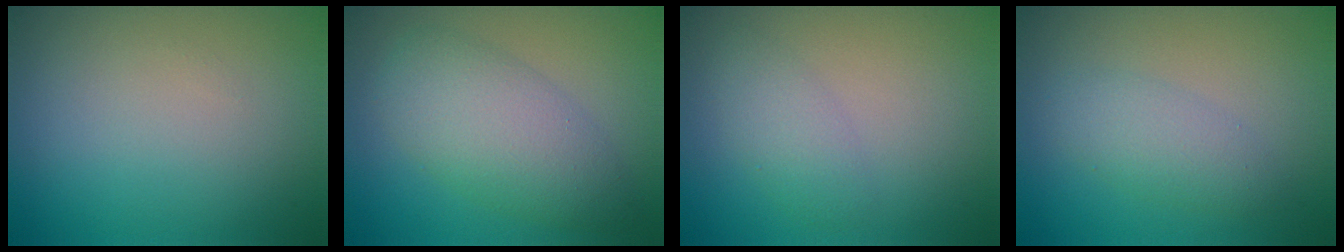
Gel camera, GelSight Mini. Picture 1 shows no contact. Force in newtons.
{"total": 5.6, "press": 5.6, "slide": 0.1}
{"total": 2.1, "press": 2.1, "slide": 0.1}
{"total": 2.5, "press": 2.5, "slide": 0.1}